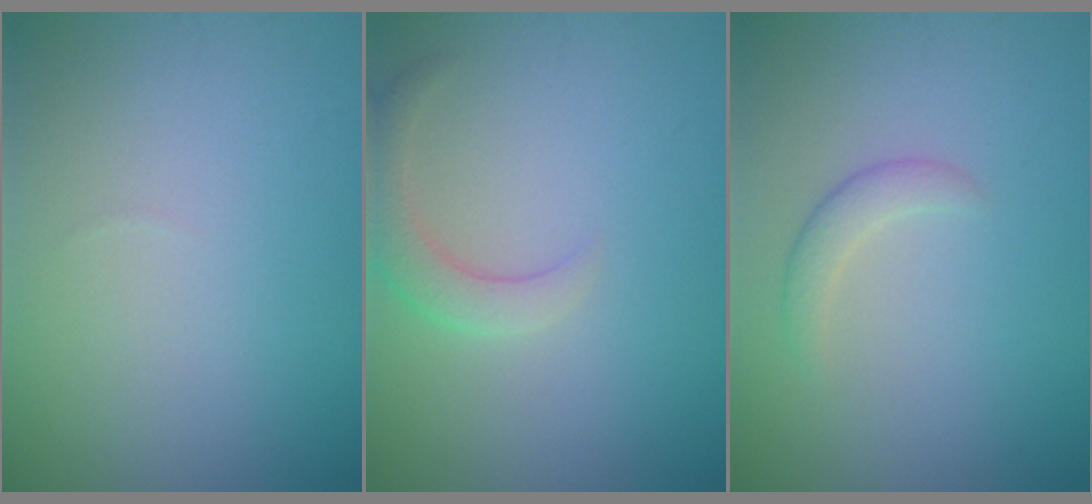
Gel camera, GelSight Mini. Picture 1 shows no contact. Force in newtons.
{"total": 2.7, "press": 2.7, "slide": 0.2}
{"total": 1.6, "press": 1.6, "slide": 0.1}